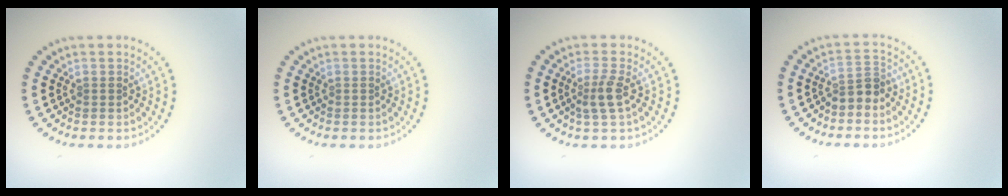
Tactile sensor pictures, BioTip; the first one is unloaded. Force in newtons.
{"total": 0.0}
{"total": 2.2, "press": 1.9, "slide": 1.3}
{"total": 2.2, "press": 1.8, "slide": 1.3}